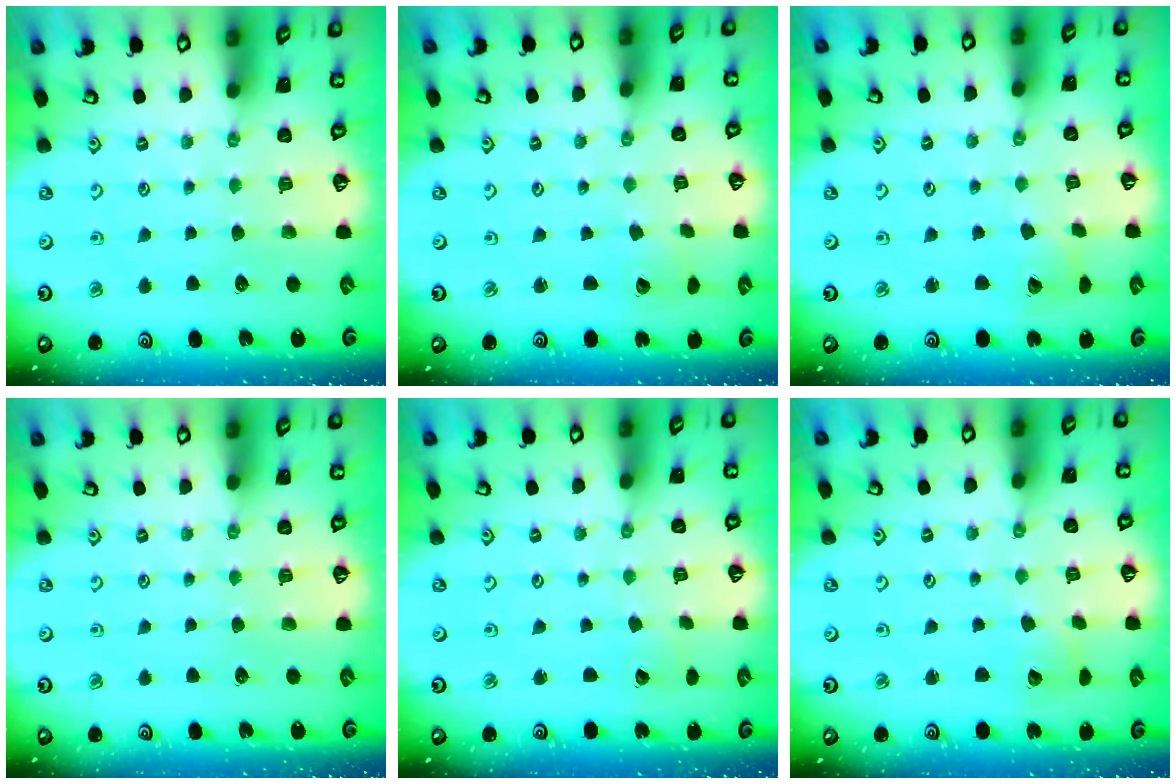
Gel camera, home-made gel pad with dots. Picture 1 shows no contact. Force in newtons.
{"total": 2.3, "press": 2.3, "slide": 0.2}
{"total": 4.1, "press": 4.1, "slide": 0.5}
{"total": 0.0}
{"total": 1.2, "press": 1.2, "slide": 0.0}
{"total": 3.1, "press": 3.1, "slide": 0.4}